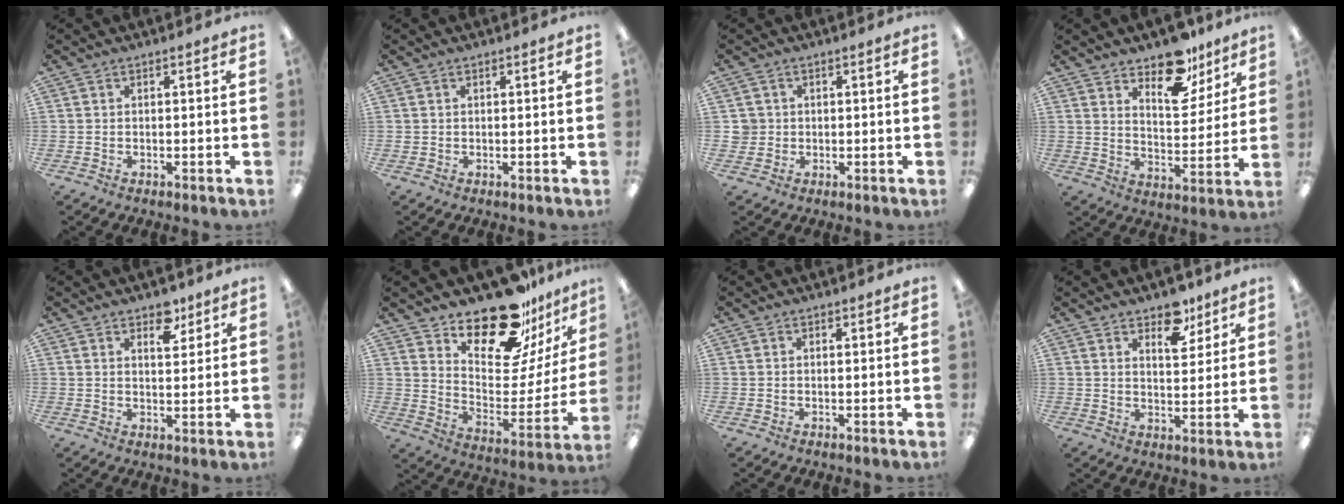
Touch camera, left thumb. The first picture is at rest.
{"total": 0.7, "force": [0.4, 0.6, 0.1], "torque": [-0.003, 0.004, 0.006]}
{"total": 3.0, "force": [0.4, 2.9, 0.2], "torque": [-0.003, 0.002, 0.005]}
{"total": 14.5, "force": [10.4, 7.2, 7.1], "torque": [-0.090, -0.062, 0.184]}
{"total": 6.0, "force": [4.3, 3.0, 2.9], "torque": [-0.011, -0.027, 0.068]}
{"total": 22.3, "force": [18.5, 7.9, 9.6], "torque": [-0.138, -0.136, 0.315]}
{"total": 0.6, "force": [0.5, 0.4, 0.1], "torque": [0.006, -0.001, 0.007]}
{"total": 8.6, "force": [6.0, 4.5, 4.2], "torque": [-0.035, -0.032, 0.098]}